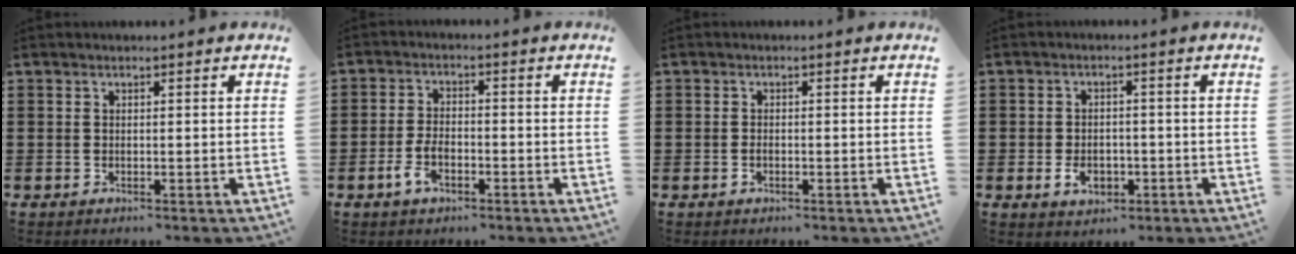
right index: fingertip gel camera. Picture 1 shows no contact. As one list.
[{"total": 4.1, "force": [-2.1, 2.0, 3.0], "torque": [-0.074, -0.004, -0.042]}, {"total": 0.9, "force": [-0.5, 0.4, 0.7], "torque": [-0.015, -0.008, -0.008]}, {"total": 3.8, "force": [-1.3, 2.4, 2.6], "torque": [-0.043, -0.005, -0.024]}]